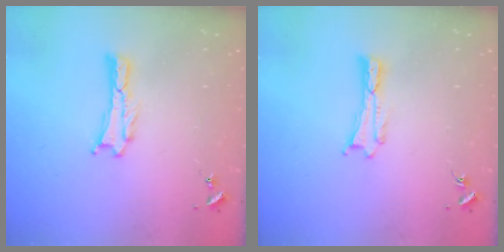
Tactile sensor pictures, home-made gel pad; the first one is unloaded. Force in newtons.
{"total": 0.0}